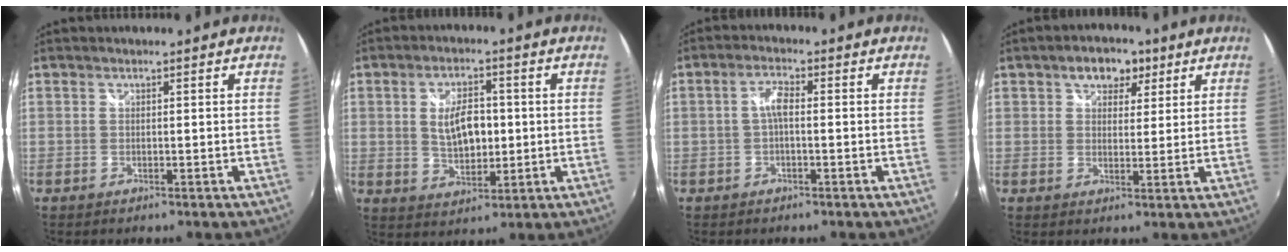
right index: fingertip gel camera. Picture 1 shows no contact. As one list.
[{"total": 8.4, "force": [0.5, 4.6, 7.0], "torque": [-0.124, 0.003, 0.017]}, {"total": 2.9, "force": [-0.4, 0.9, 2.7], "torque": [-0.056, 0.009, -0.007]}, {"total": 6.3, "force": [3.3, 4.2, 3.2], "torque": [-0.047, 0.016, 0.048]}]